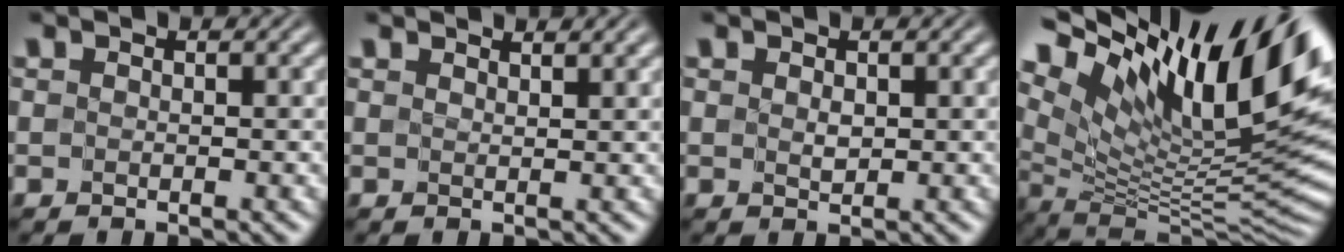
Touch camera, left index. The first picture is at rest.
{"total": 1.2, "force": [1.2, 0.0, 0.3], "torque": [-0.008, 0.000, 0.019]}
{"total": 0.9, "force": [0.3, 0.6, 0.6], "torque": [-0.015, 0.001, 0.008]}
{"total": 17.5, "force": [9.3, 6.0, 13.6], "torque": [-0.233, 0.032, 0.166]}